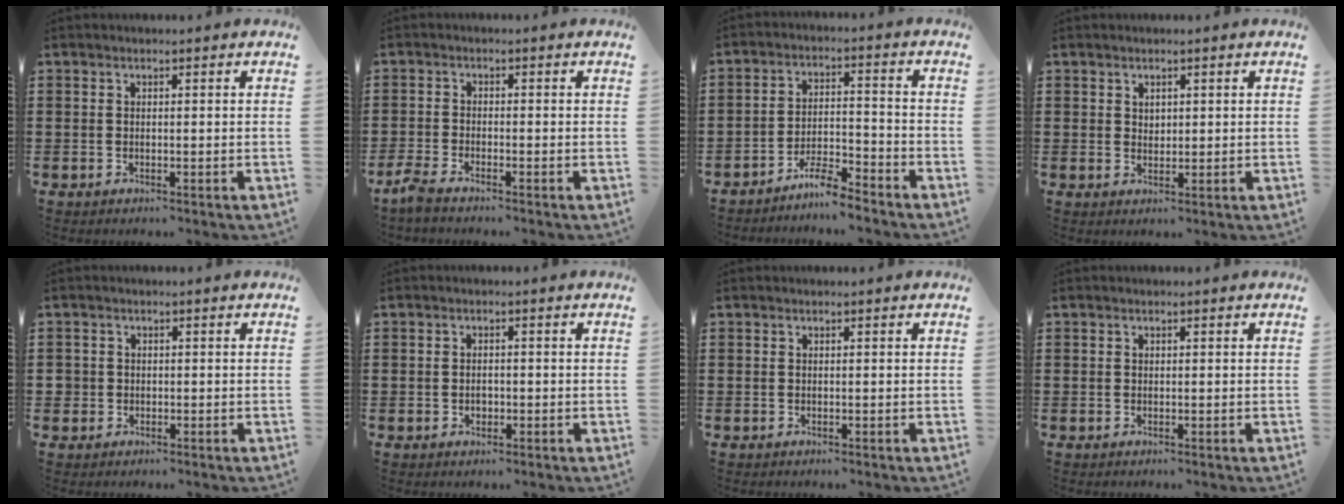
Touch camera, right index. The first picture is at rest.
{"total": 2.3, "force": [-2.2, 0.1, 0.9], "torque": [-0.031, -0.005, -0.047]}
{"total": 5.2, "force": [-4.9, 0.3, 1.9], "torque": [-0.047, 0.003, -0.098]}
{"total": 1.5, "force": [1.0, 1.0, 0.3], "torque": [-0.008, 0.004, 0.020]}
{"total": 1.3, "force": [-0.3, 1.3, 0.2], "torque": [-0.008, 0.004, -0.009]}
{"total": 1.4, "force": [-0.4, 1.0, 1.0], "torque": [-0.021, 0.002, -0.008]}
{"total": 0.0}
{"total": 0.0}